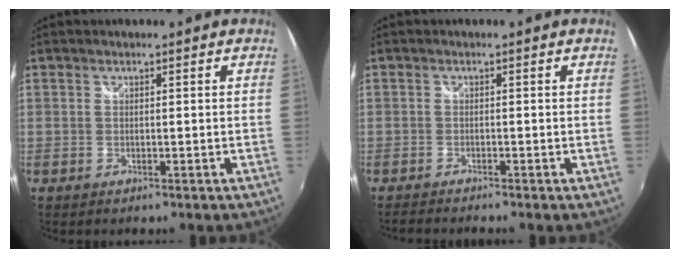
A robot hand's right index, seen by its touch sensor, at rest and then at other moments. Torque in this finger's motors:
{"motor_torque": [0.04, -0.03, -0.07, -0.01]}